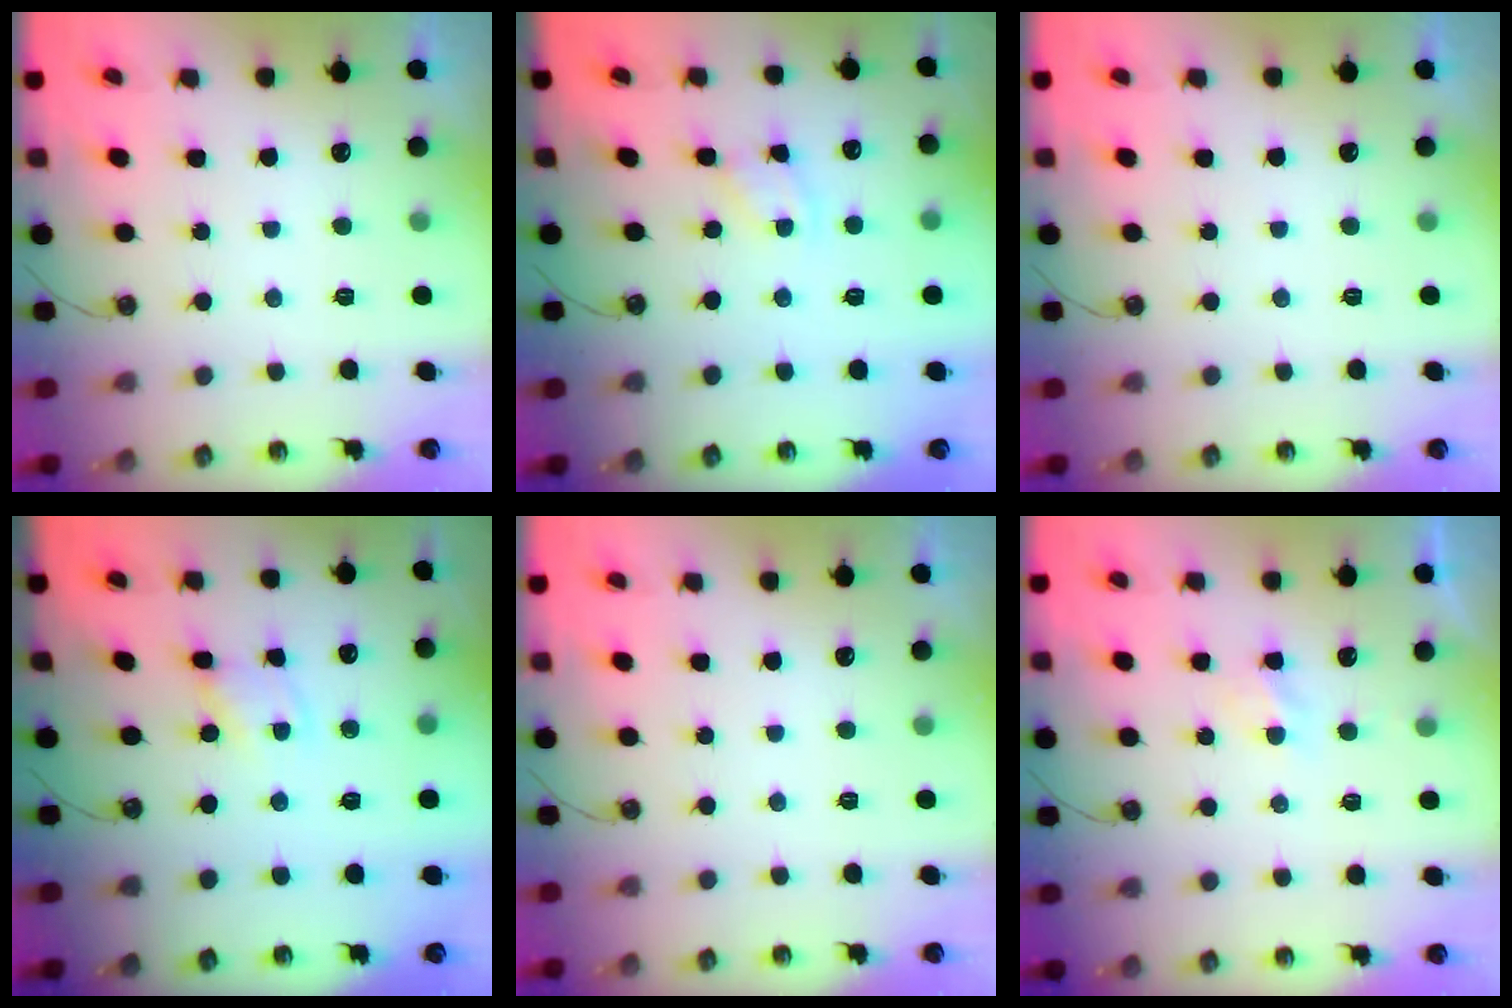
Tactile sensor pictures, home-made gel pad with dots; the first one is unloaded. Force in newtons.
{"total": 1.9, "press": 1.9, "slide": 0.3}
{"total": 0.0}
{"total": 1.1, "press": 1.1, "slide": 0.2}
{"total": 0.0}
{"total": 2.8, "press": 2.8, "slide": 0.2}